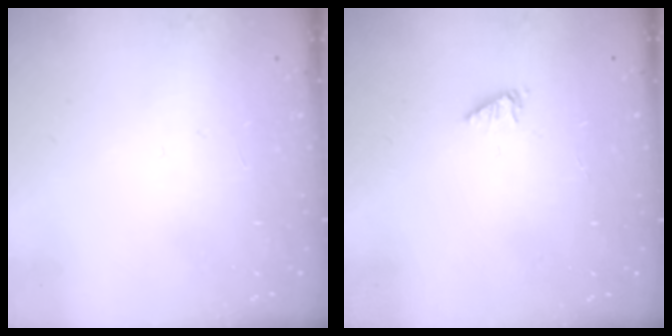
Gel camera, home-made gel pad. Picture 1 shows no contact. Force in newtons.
{"total": 1.3, "press": 1.3, "slide": 0.1}